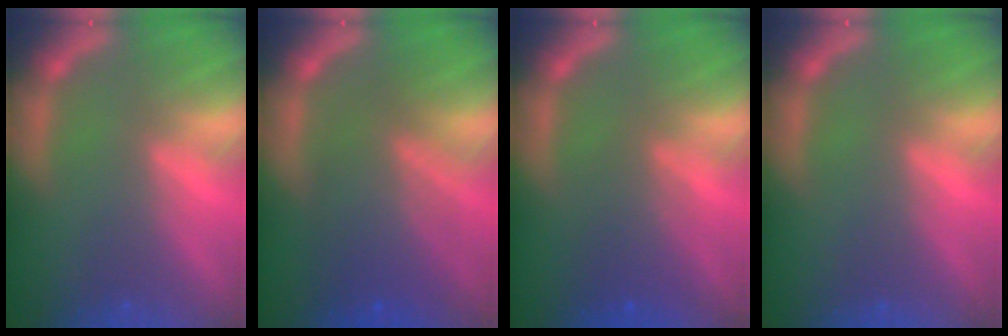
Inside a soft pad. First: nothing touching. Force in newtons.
{"total": 7.5}
{"total": 3.6}
{"total": 0.0}